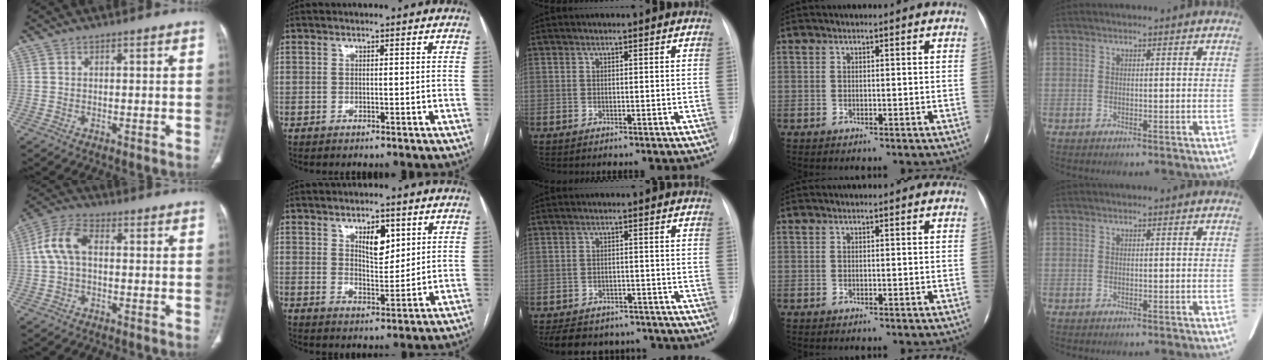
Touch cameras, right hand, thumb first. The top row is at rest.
{"thumb": {"total": 7.7, "force": [0.5, 4.6, 6.2], "torque": [-0.130, 0.026, 0.004]}, "index": {"total": 5.6, "force": [2.7, 2.4, 4.3], "torque": [-0.071, -0.003, 0.050]}, "middle": {"total": 12.6, "force": [-10.9, 5.6, 3.2], "torque": [-0.061, 0.009, -0.134]}}